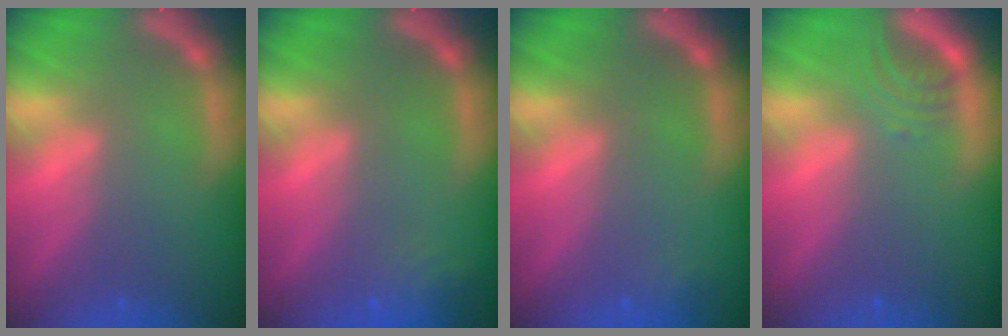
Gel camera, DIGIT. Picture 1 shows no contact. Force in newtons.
{"total": 3.0}
{"total": 0.9}
{"total": 2.5}